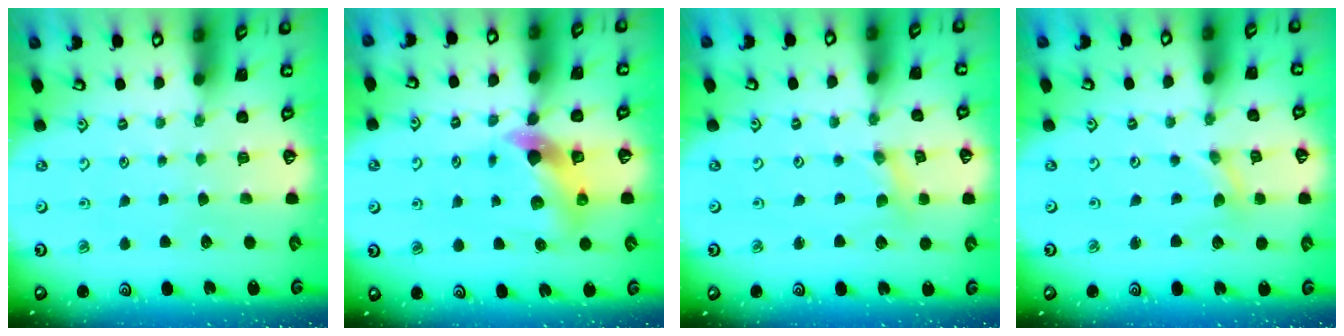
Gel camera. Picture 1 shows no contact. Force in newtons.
{"total": 7.0, "press": 7.0, "slide": 0.9}
{"total": 0.6, "press": 0.6, "slide": 0.1}
{"total": 0.0}